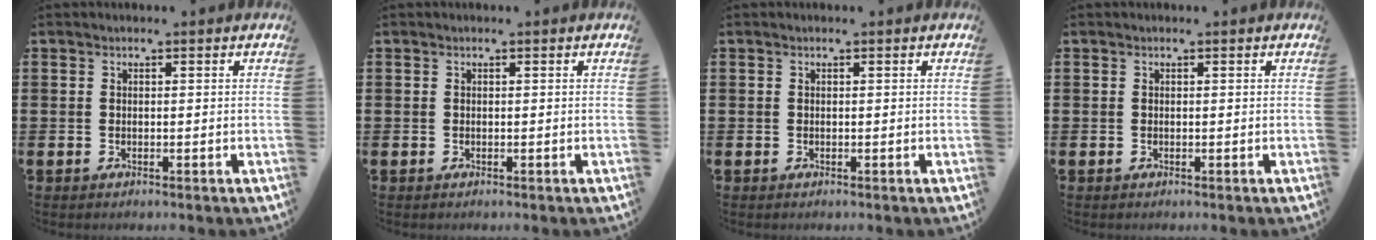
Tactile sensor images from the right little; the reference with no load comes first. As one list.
[{"total": 0.0}, {"total": 0.0}, {"total": 0.0}]